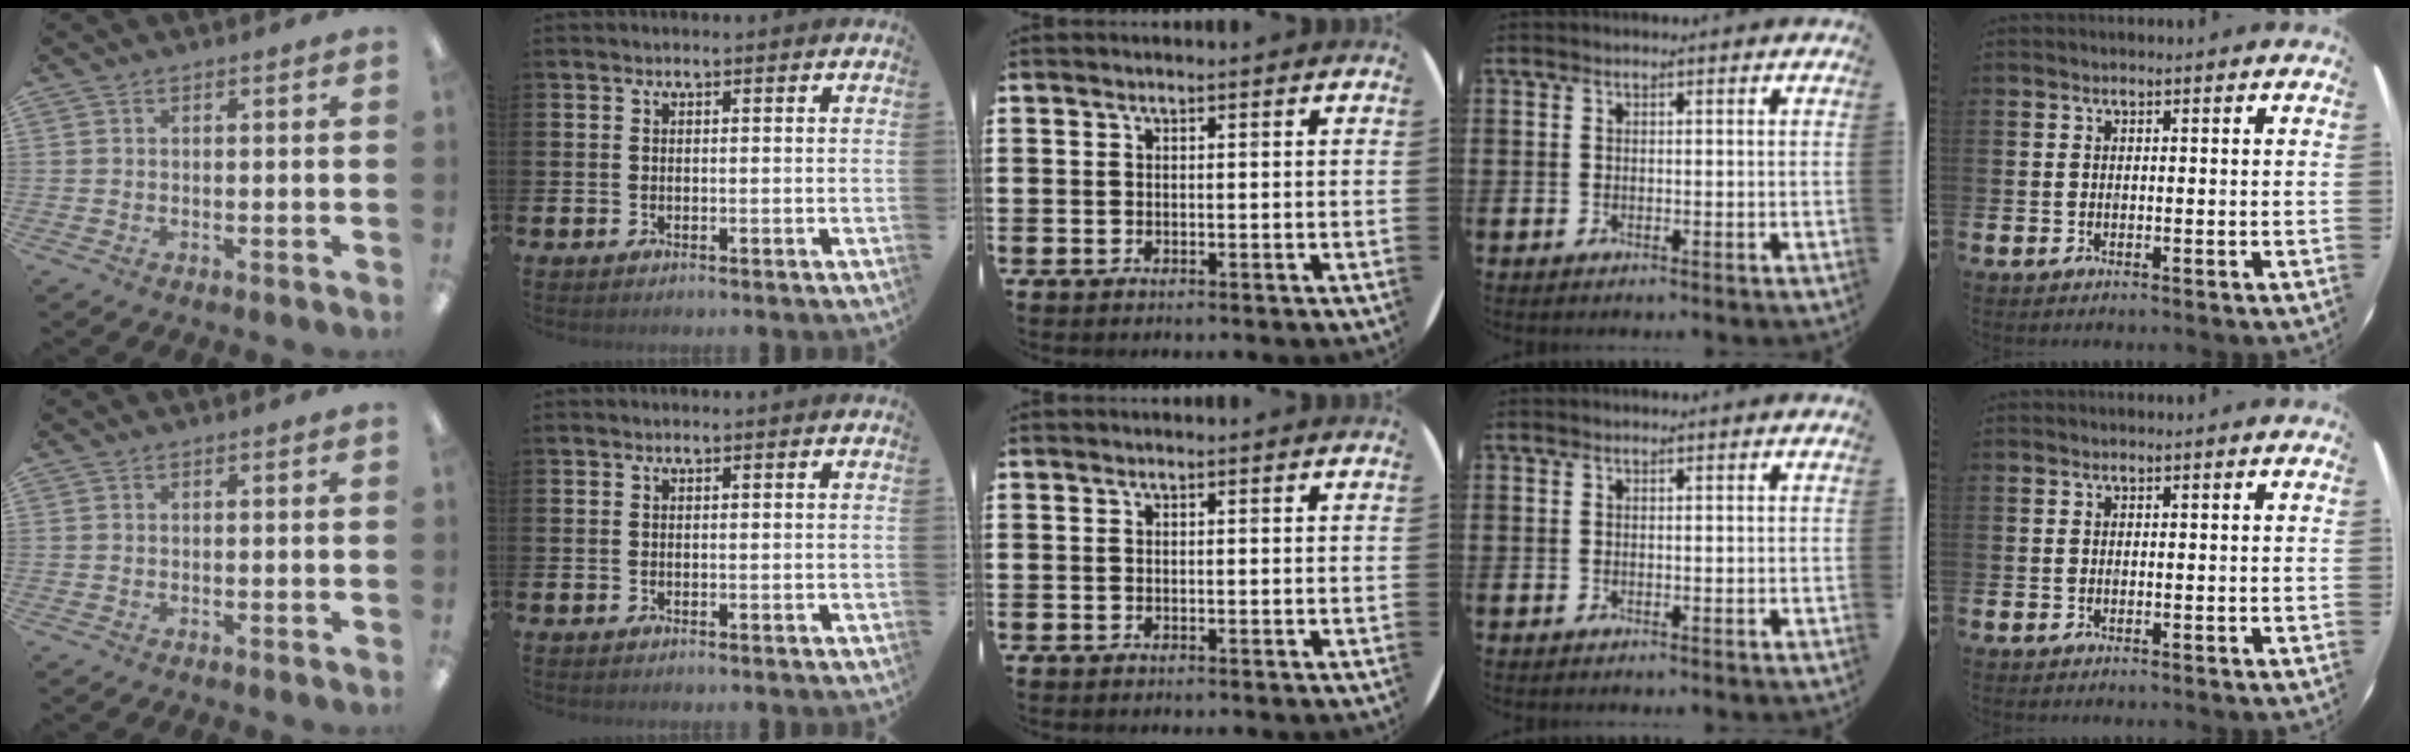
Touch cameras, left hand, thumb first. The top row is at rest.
{}